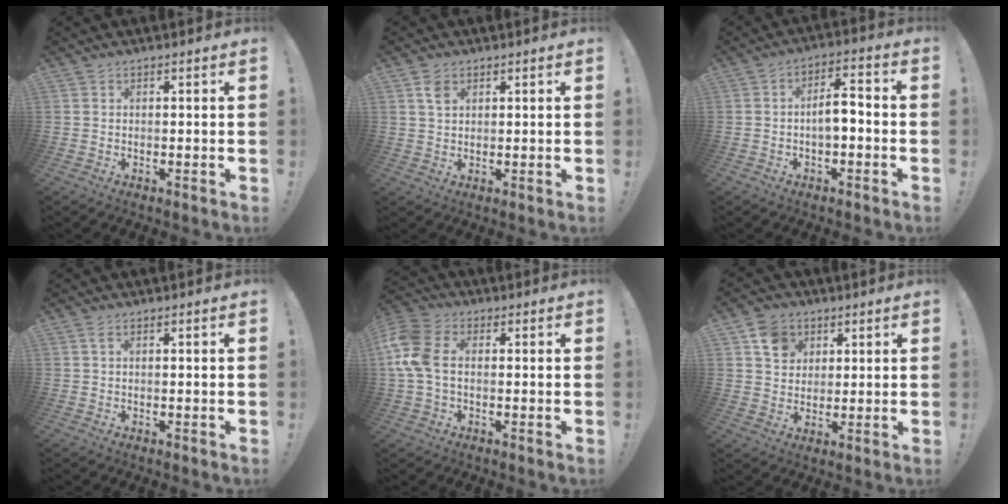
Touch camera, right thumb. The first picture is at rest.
{"total": 3.3, "force": [1.7, 2.0, 2.0], "torque": [-0.027, -0.005, 0.030]}
{"total": 6.8, "force": [-1.2, 2.6, 6.1], "torque": [-0.096, 0.010, -0.022]}
{"total": 1.4, "force": [0.5, 0.3, 1.3], "torque": [-0.022, 0.001, 0.006]}
{"total": 11.0, "force": [0.7, 7.1, 8.4], "torque": [-0.185, 0.004, 0.016]}
{"total": 8.3, "force": [3.9, 6.9, 2.3], "torque": [-0.022, -0.019, 0.076]}